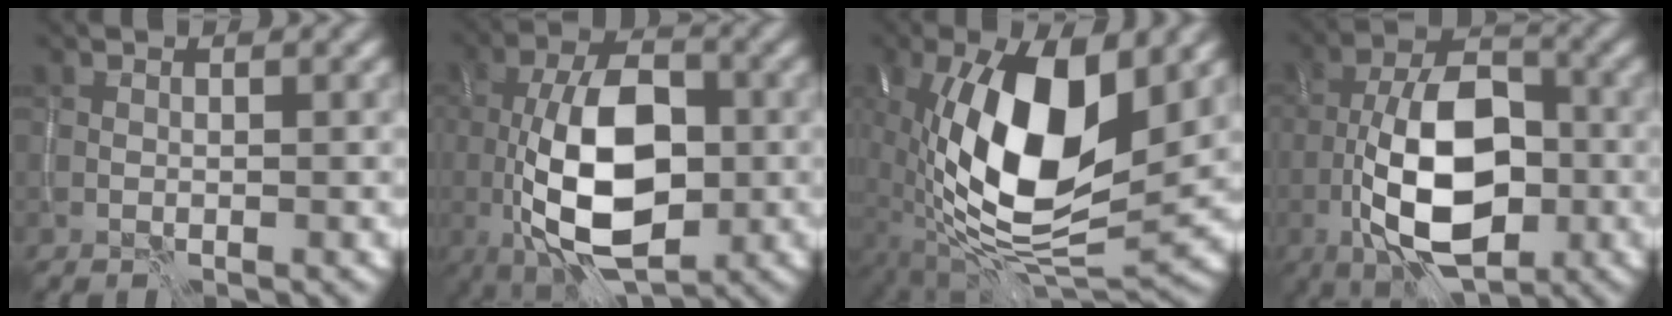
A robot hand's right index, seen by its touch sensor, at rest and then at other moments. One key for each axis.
{"total": 11.2, "fx": -1.8, "fy": 5.8, "fz": 9.4, "tx": -0.170, "ty": -0.002, "tz": -0.034}
{"total": 15.0, "fx": 0.1, "fy": 6.7, "fz": 13.4, "tx": -0.237, "ty": -0.002, "tz": -0.010}
{"total": 10.9, "fx": -3.4, "fy": 5.4, "fz": 8.9, "tx": -0.159, "ty": 0.006, "tz": -0.067}